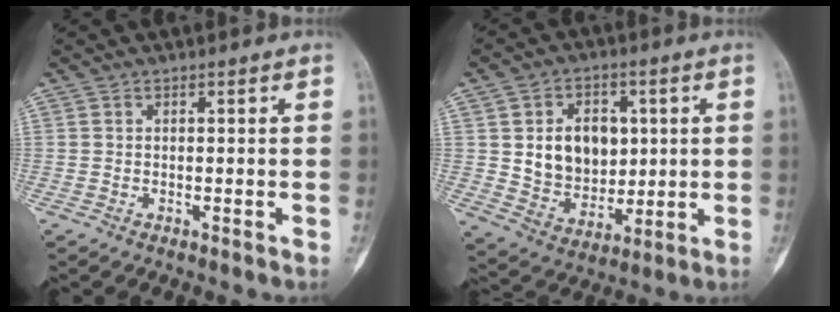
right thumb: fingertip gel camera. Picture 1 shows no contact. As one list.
[{"total": 13.1, "force": [2.1, 10.0, 8.2], "torque": [-0.081, -0.013, 0.050]}]